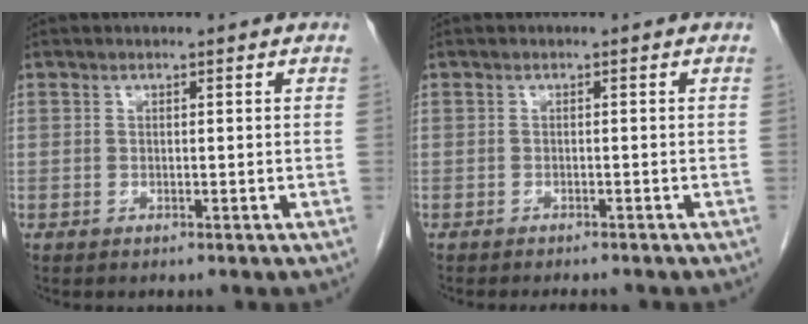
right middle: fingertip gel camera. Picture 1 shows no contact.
{"total": 3.1, "force": [-2.8, 0.8, 1.1], "torque": [-0.011, -0.004, -0.033]}